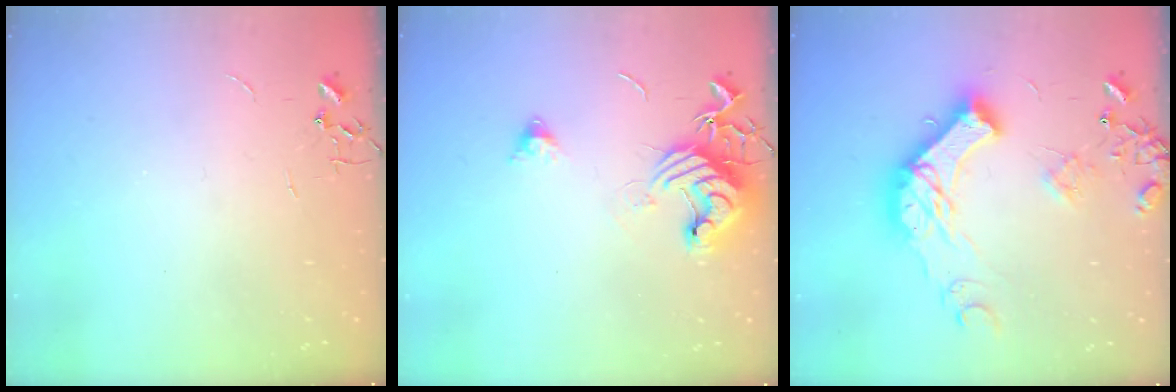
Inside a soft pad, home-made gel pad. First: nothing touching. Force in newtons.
{"total": 11.7, "press": 11.6, "slide": 1.7}
{"total": 20.8, "press": 20.7, "slide": 2.1}